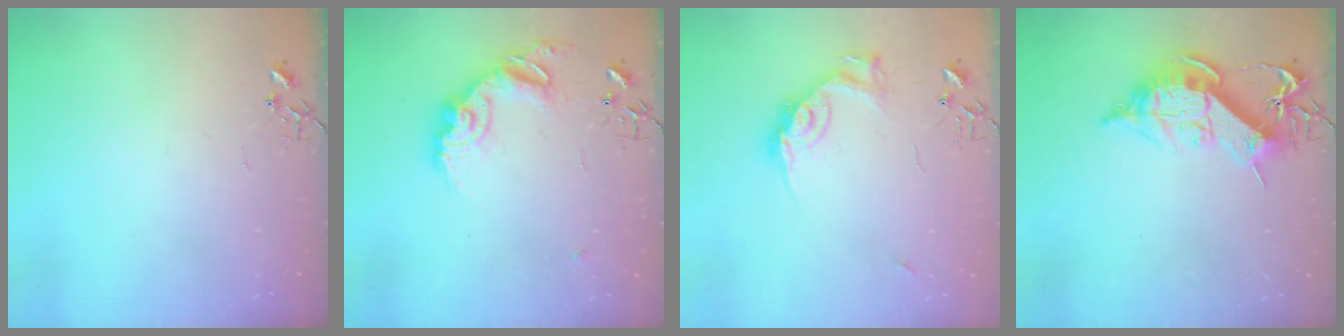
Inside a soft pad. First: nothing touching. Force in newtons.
{"total": 16.1, "press": 16.1, "slide": 1.0}
{"total": 14.5, "press": 14.5, "slide": 1.2}
{"total": 14.4, "press": 14.4, "slide": 1.2}